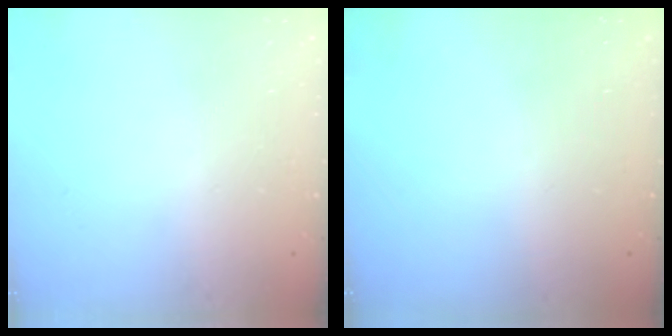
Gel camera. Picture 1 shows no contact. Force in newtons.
{"total": 0.0}